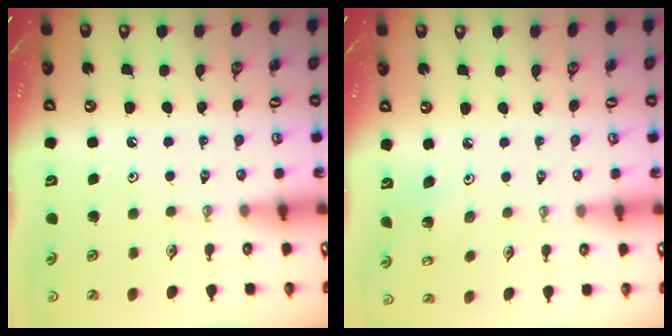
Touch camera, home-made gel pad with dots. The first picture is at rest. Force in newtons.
{"total": 4.1, "press": 4.1, "slide": 0.4}